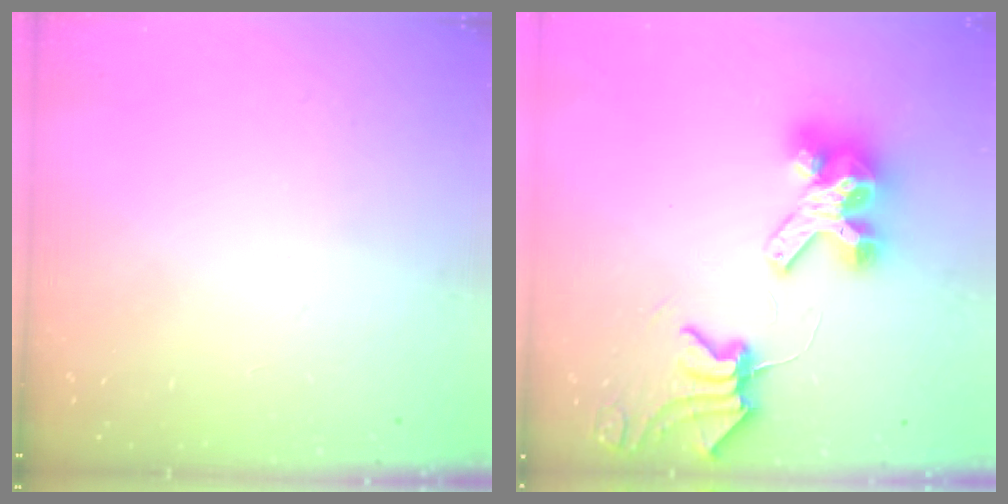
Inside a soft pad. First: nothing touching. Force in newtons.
{"total": 8.9, "press": 8.8, "slide": 1.1}